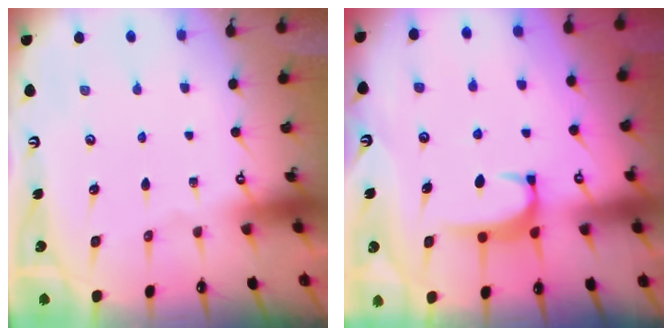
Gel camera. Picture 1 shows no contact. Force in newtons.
{"total": 1.7, "press": 1.6, "slide": 0.5}